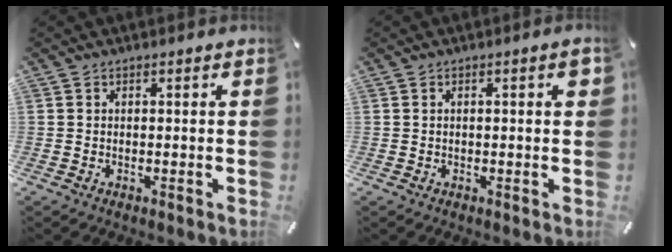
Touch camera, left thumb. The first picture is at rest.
{"total": 2.3, "force": [0.3, 0.5, 2.3], "torque": [-0.033, -0.001, 0.002]}